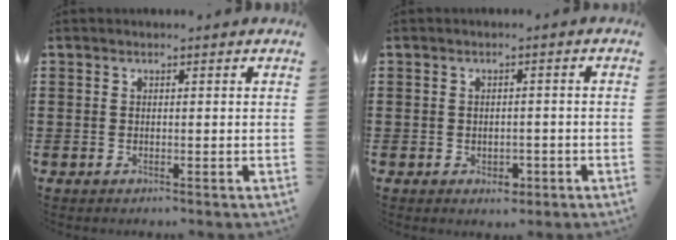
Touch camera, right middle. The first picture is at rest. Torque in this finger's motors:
{"motor_torque": [0.59, -0.19, 0.00, 0.00]}